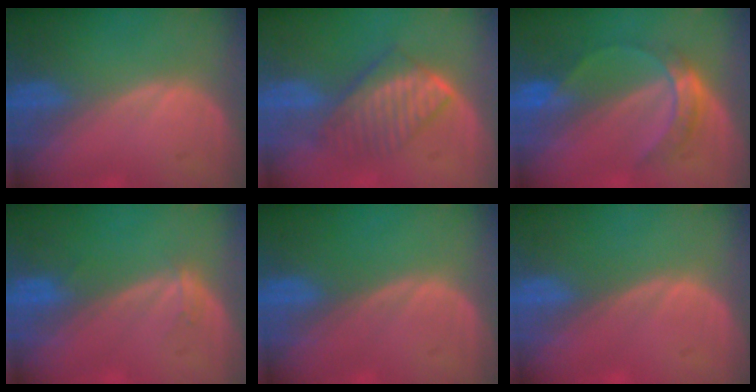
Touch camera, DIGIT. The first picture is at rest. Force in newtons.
{"total": 6.6, "press": 6.4, "slide": 1.8}
{"total": 5.0, "press": 4.8, "slide": 1.5}
{"total": 1.1, "press": 1.1, "slide": 0.1}
{"total": 0.0}
{"total": 0.6, "press": 0.1, "slide": 0.6}